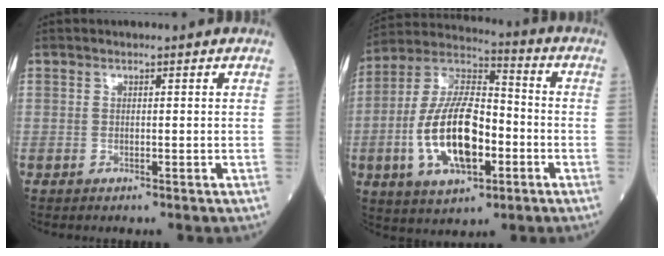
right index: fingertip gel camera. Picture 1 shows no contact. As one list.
[{"total": 16.6, "force": [-4.0, 6.9, 14.6], "torque": [-0.295, 0.009, -0.071]}]